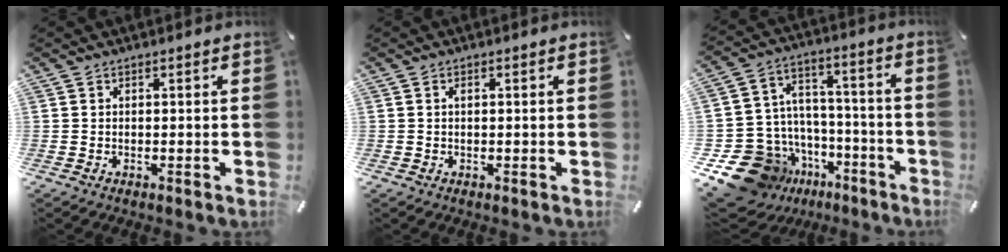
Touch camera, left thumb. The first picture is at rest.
{"total": 0.8, "force": [0.2, 0.4, 0.6], "torque": [-0.012, 0.003, 0.002]}
{"total": 15.1, "force": [-8.7, 11.4, 4.6], "torque": [-0.072, 0.042, -0.131]}